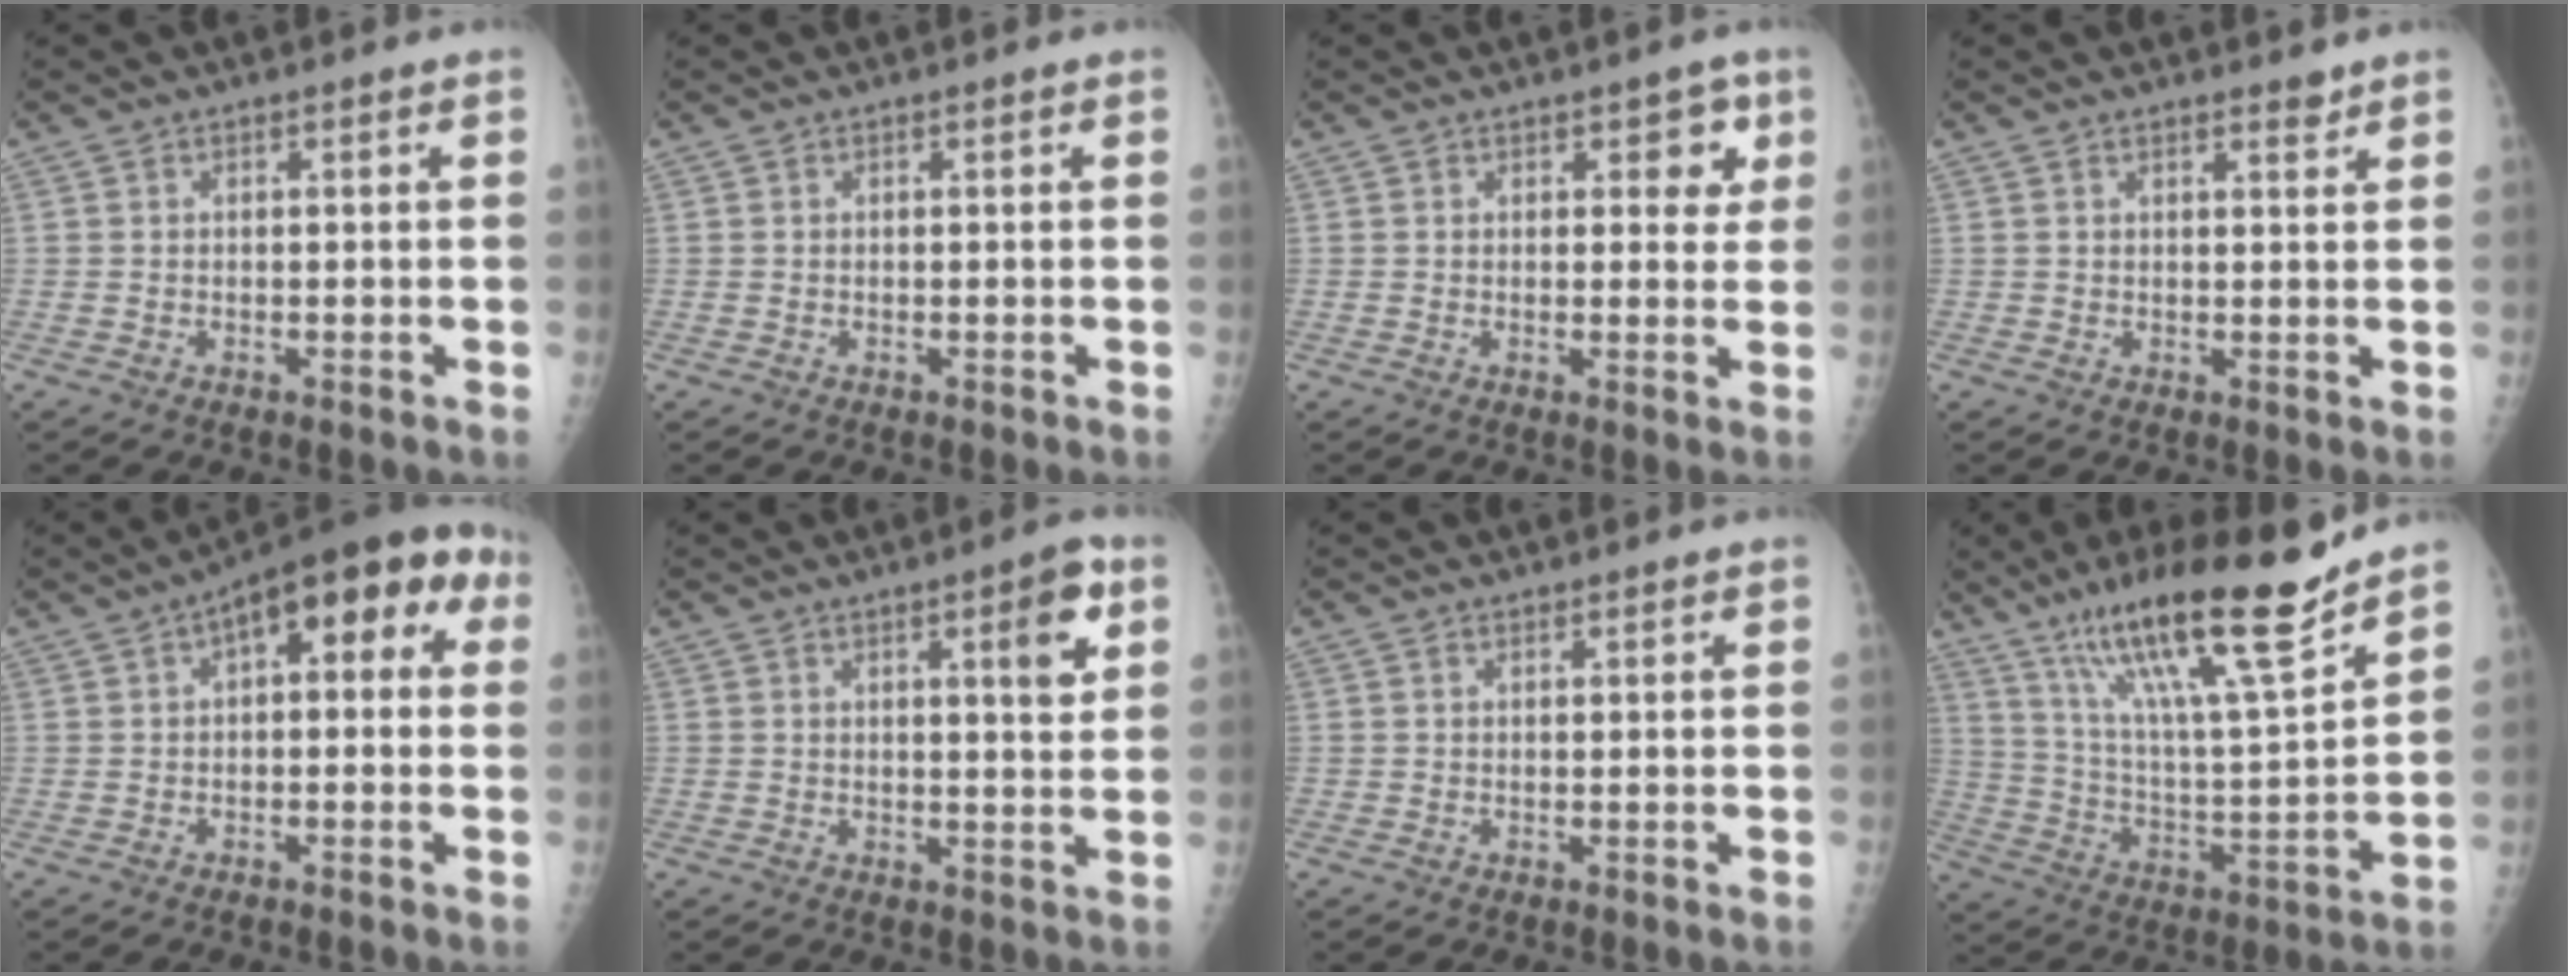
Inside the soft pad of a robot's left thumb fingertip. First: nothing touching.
{"total": 0.0}
{"total": 4.3, "force": [2.0, 2.5, 2.9], "torque": [0.003, -0.004, 0.017]}
{"total": 1.7, "force": [1.5, 0.4, 0.8], "torque": [-0.006, -0.010, 0.021]}
{"total": 14.2, "force": [4.3, 6.6, 11.9], "torque": [-0.127, 0.036, 0.048]}
{"total": 6.2, "force": [3.0, 1.3, 5.4], "torque": [-0.059, -0.011, 0.036]}
{"total": 0.0}
{"total": 21.5, "force": [15.4, 2.6, 14.8], "torque": [-0.231, -0.075, 0.270]}